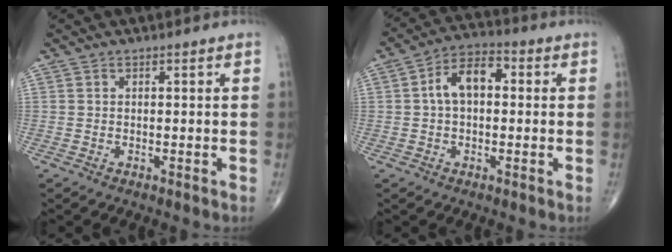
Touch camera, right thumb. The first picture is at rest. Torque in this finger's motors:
{"motor_torque": [0.85, 1.09, 0.88, 0.15, 0.05]}